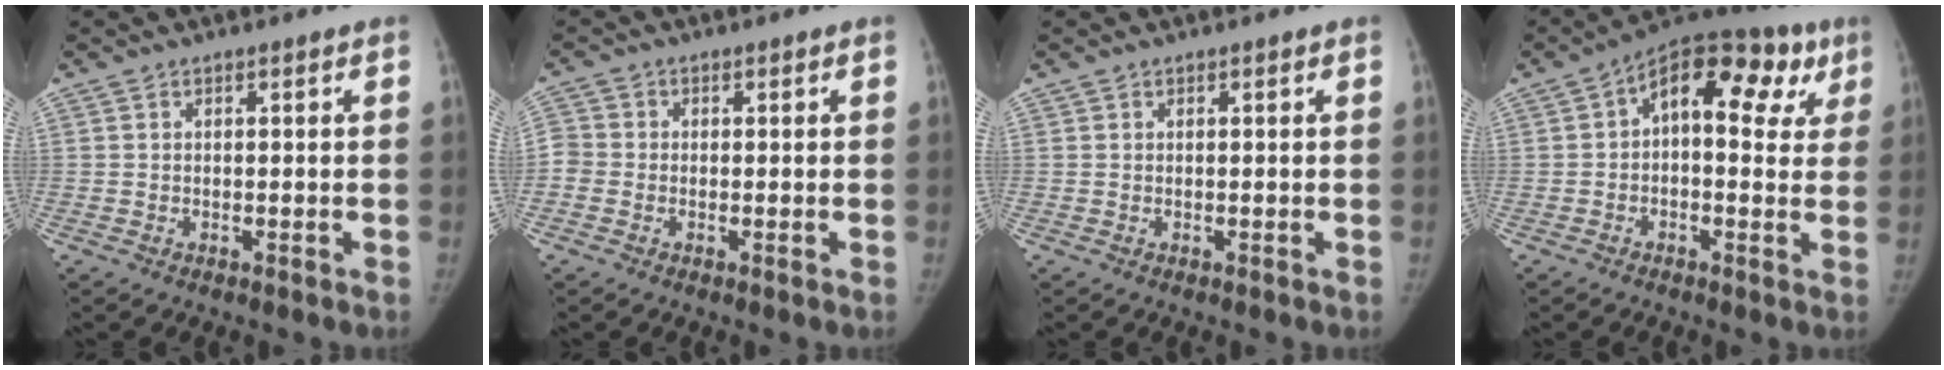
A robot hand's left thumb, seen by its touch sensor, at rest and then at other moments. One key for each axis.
{"total": 3.2, "fx": -0.7, "fy": 2.9, "fz": 1.2, "tx": -0.018, "ty": 0.006, "tz": -0.021}
{"total": 0.0}
{"total": 16.2, "fx": 4.8, "fy": 9.0, "fz": 12.6, "tx": -0.122, "ty": 0.032, "tz": 0.054}